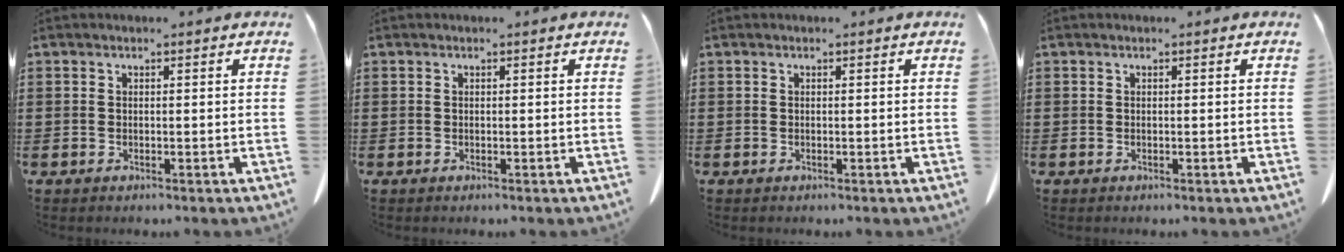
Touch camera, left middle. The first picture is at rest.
{"total": 0.0}
{"total": 0.0}
{"total": 0.0}